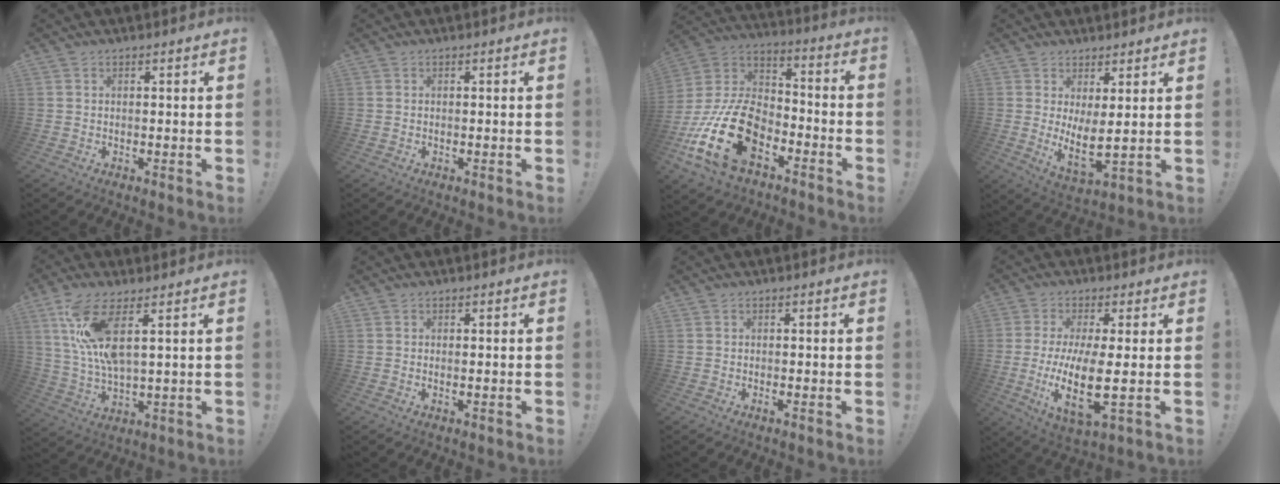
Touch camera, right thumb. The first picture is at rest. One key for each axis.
{"total": 0.6, "fx": -0.1, "fy": -0.3, "fz": 0.5, "tx": -0.007, "ty": -0.002, "tz": -0.002}
{"total": 24.2, "fx": -10.3, "fy": 14.4, "fz": 16.5, "tx": -0.326, "ty": 0.062, "tz": -0.166}
{"total": 7.0, "fx": 2.9, "fy": 1.4, "fz": 6.2, "tx": -0.097, "ty": -0.037, "tz": 0.055}
{"total": 13.6, "fx": 6.0, "fy": 3.9, "fz": 11.6, "tx": -0.234, "ty": -0.026, "tz": 0.102}
{"total": 0.6, "fx": 0.2, "fy": -0.1, "fz": 0.5, "tx": -0.009, "ty": -0.001, "tz": 0.004}
{"total": 1.0, "fx": -0.1, "fy": -0.3, "fz": 0.9, "tx": -0.014, "ty": -0.004, "tz": -0.002}
{"total": 13.2, "fx": -1.1, "fy": 3.4, "fz": 12.7, "tx": -0.256, "ty": -0.017, "tz": -0.012}